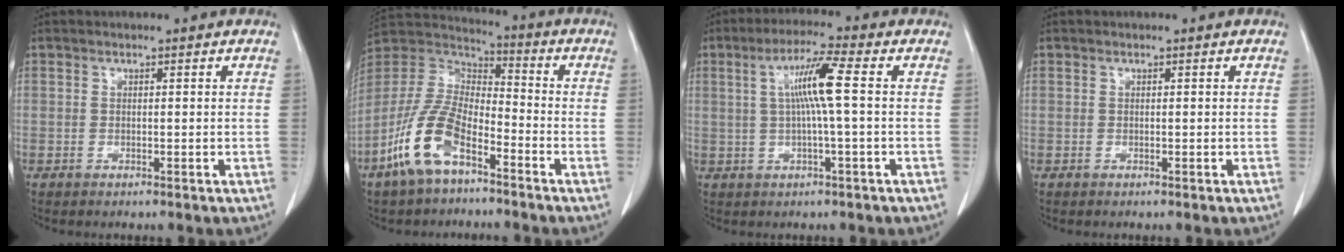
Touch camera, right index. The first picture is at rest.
{"total": 12.8, "force": [-7.1, 4.9, 9.5], "torque": [-0.215, -0.001, -0.140]}
{"total": 7.2, "force": [0.9, -0.6, 7.2], "torque": [-0.134, 0.010, 0.017]}
{"total": 0.0}